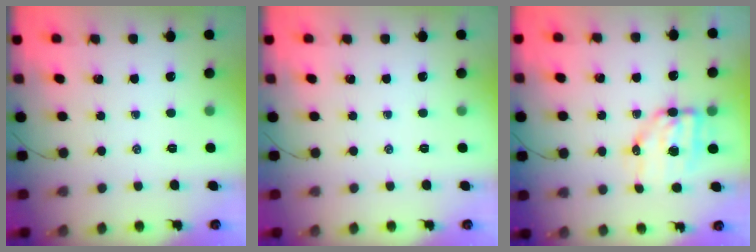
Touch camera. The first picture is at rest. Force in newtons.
{"total": 0.0}
{"total": 7.6, "press": 7.5, "slide": 1.5}